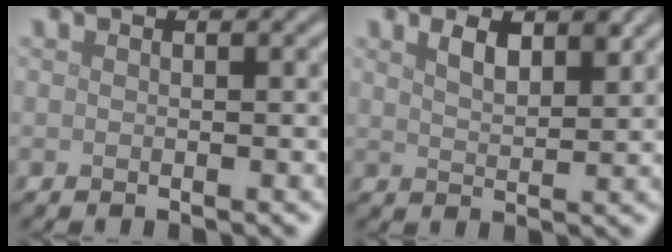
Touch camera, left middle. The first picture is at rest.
{"total": 2.8, "force": [1.8, 1.1, 1.9], "torque": [-0.038, -0.001, 0.035]}